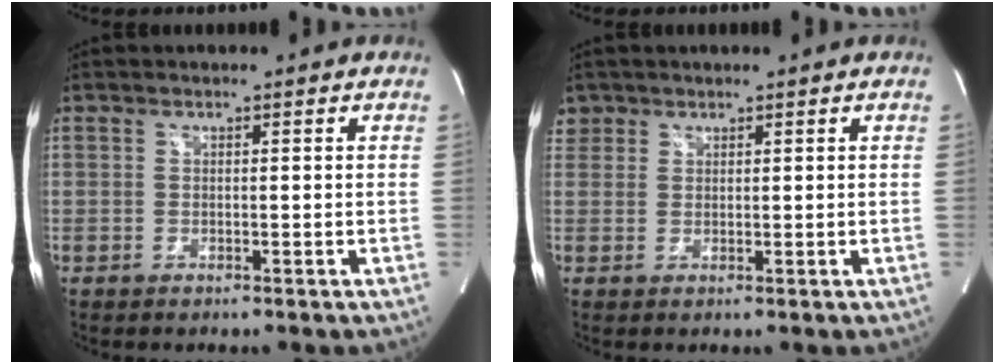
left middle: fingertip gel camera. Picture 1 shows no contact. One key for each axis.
{"total": 2.3, "fx": 1.5, "fy": 1.8, "fz": -0.1, "tx": 0.011, "ty": 0.010, "tz": 0.026}